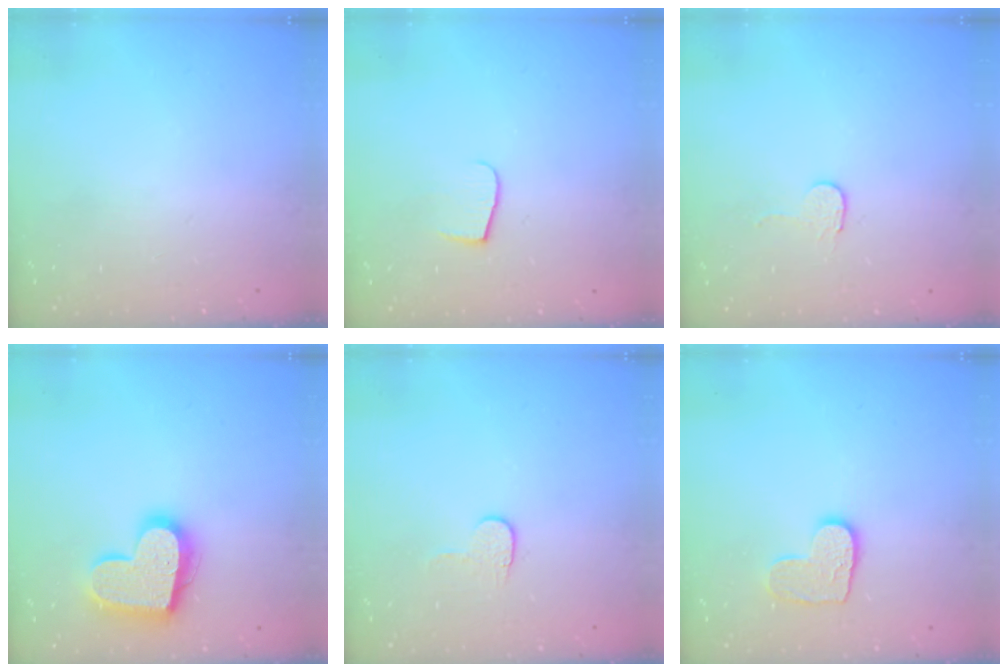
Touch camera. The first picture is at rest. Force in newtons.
{"total": 4.9, "press": 4.9, "slide": 0.5}
{"total": 2.7, "press": 2.7, "slide": 0.2}
{"total": 17.6, "press": 17.5, "slide": 1.3}
{"total": 4.5, "press": 4.5, "slide": 0.4}
{"total": 8.9, "press": 8.9, "slide": 0.4}